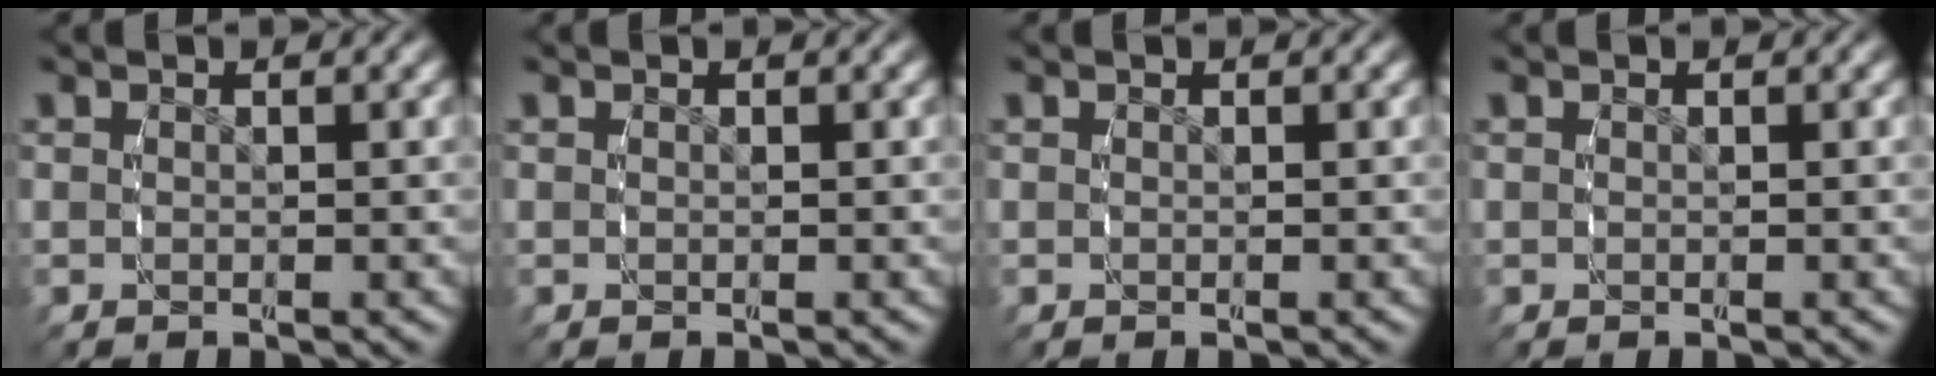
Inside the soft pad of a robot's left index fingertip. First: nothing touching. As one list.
[{"total": 0.0}, {"total": 0.0}, {"total": 0.0}]